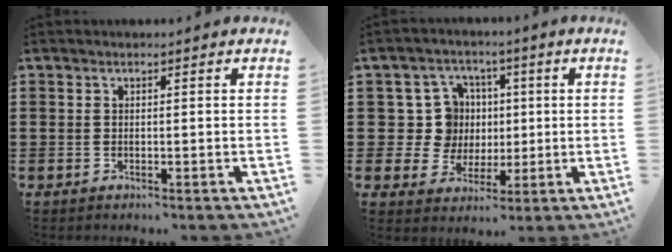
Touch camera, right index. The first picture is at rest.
{"total": 8.7, "force": [1.4, 8.1, 2.9], "torque": [-0.069, 0.010, 0.029]}